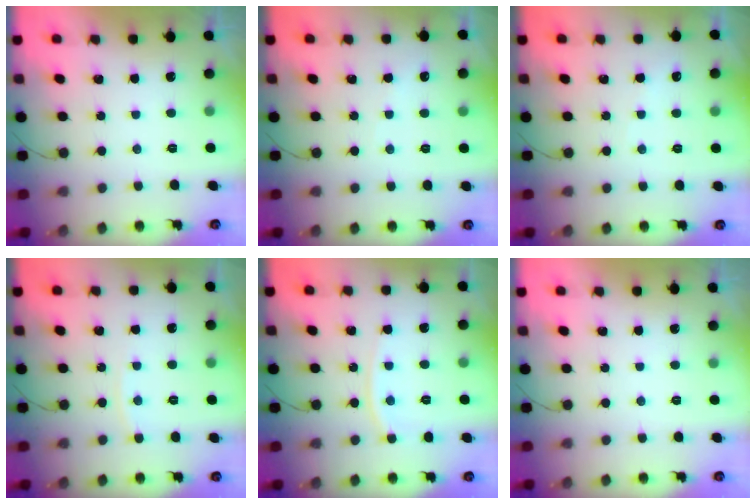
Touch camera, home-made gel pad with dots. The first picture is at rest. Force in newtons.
{"total": 1.8, "press": 1.7, "slide": 0.4}
{"total": 1.8, "press": 1.7, "slide": 0.4}
{"total": 4.3, "press": 4.3, "slide": 0.6}
{"total": 6.1, "press": 6.0, "slide": 0.8}
{"total": 0.0}